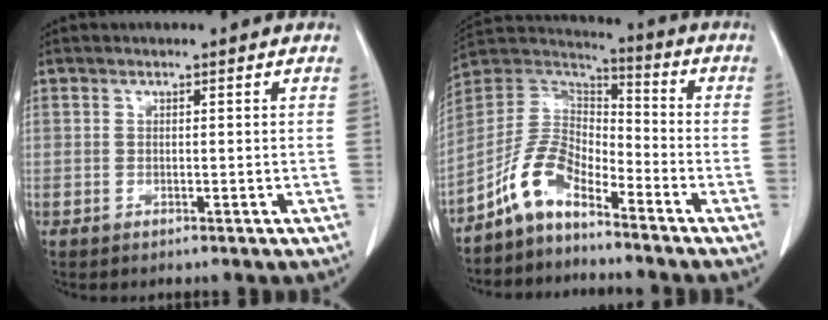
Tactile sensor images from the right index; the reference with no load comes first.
{"total": 8.8, "force": [-6.3, 4.0, 4.7], "torque": [-0.101, 0.032, -0.131]}